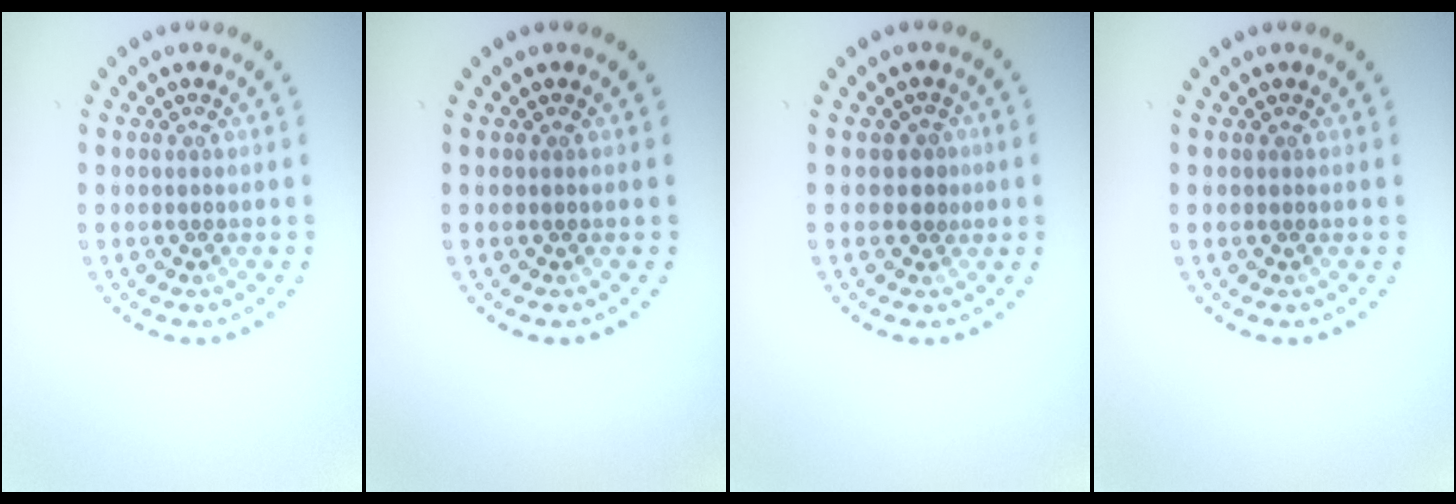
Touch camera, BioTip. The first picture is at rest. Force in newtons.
{"total": 0.0}
{"total": 1.2, "press": 1.0, "slide": 0.8}
{"total": 0.0}